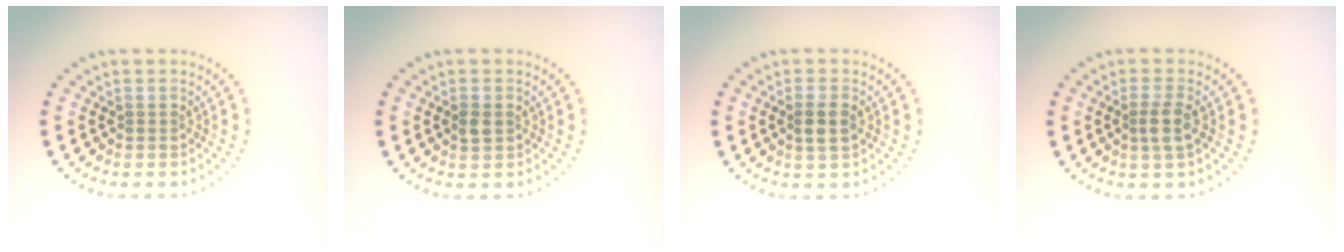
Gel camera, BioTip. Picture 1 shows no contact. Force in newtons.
{"total": 1.4, "press": 1.4, "slide": 0.1}
{"total": 2.0, "press": 2.0, "slide": 0.6}
{"total": 2.1, "press": 1.8, "slide": 1.0}